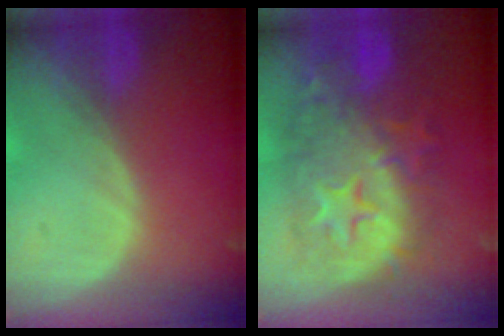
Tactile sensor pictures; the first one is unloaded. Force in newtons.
{"total": 12.5, "press": 12.5, "slide": 1.1}